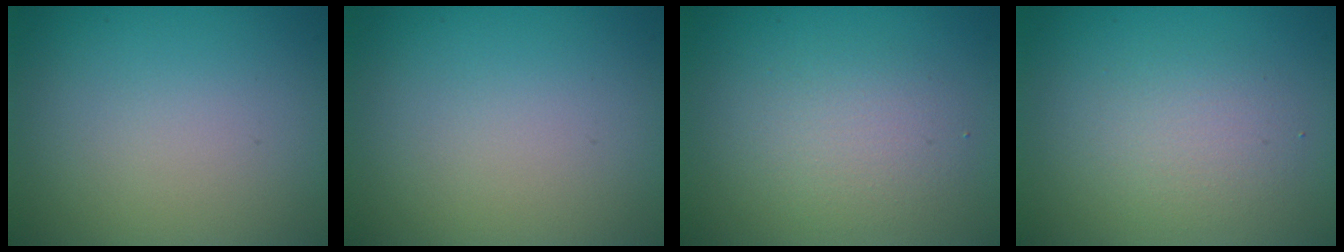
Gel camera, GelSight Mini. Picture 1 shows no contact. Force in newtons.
{"total": 0.0}
{"total": 2.5, "press": 2.5, "slide": 0.1}
{"total": 2.4, "press": 2.4, "slide": 0.1}